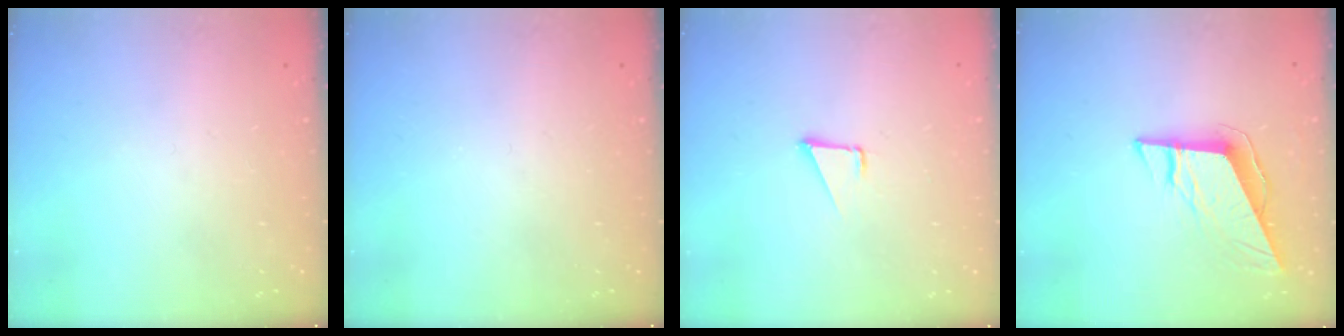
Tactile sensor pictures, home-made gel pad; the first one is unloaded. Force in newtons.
{"total": 0.0}
{"total": 1.6, "press": 1.5, "slide": 0.1}
{"total": 9.5, "press": 9.4, "slide": 1.7}